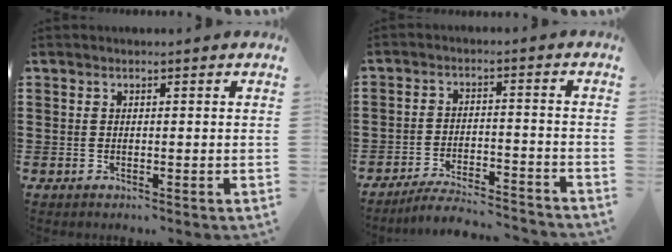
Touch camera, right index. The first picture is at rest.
{"total": 5.4, "force": [-5.2, 0.0, 1.5], "torque": [-0.032, -0.004, -0.103]}